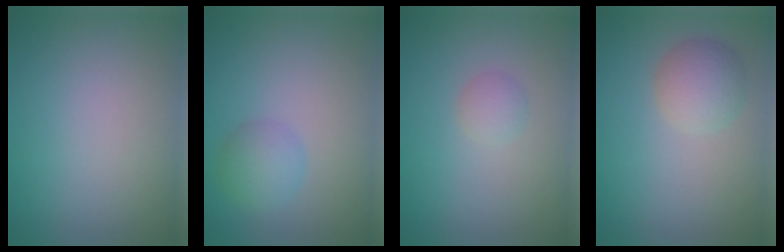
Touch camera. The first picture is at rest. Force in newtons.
{"total": 2.2, "press": 2.2, "slide": 0.0}
{"total": 1.1, "press": 1.1, "slide": 0.0}
{"total": 2.8, "press": 2.8, "slide": 0.1}